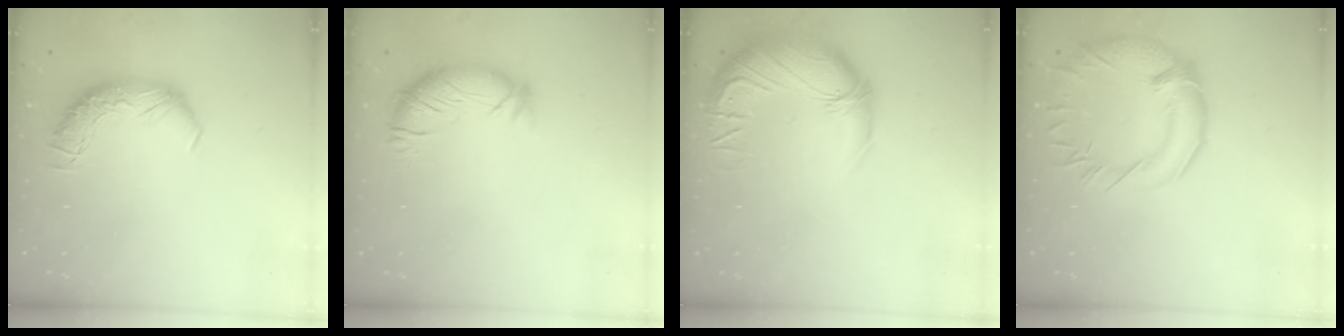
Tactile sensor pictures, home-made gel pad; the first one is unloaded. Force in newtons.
{"total": 2.9, "press": 2.0, "slide": 2.0}
{"total": 6.3, "press": 5.0, "slide": 3.7}
{"total": 5.2, "press": 4.2, "slide": 3.0}